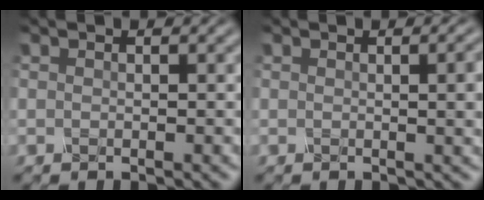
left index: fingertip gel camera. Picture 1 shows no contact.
{"total": 4.1, "force": [0.5, 1.5, 3.7], "torque": [-0.023, 0.011, 0.007]}